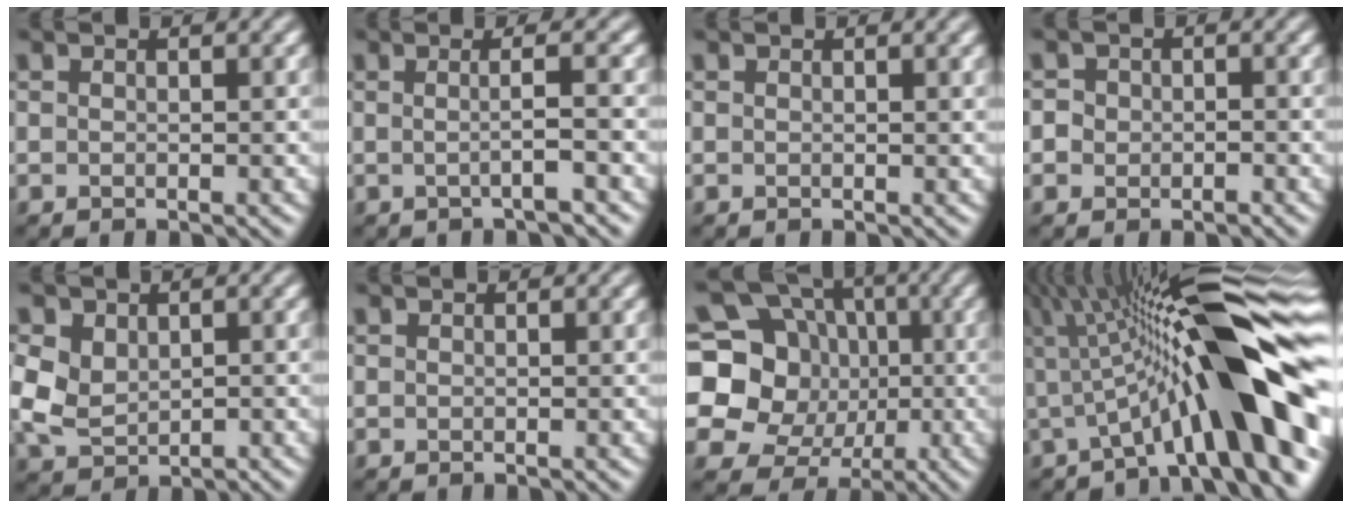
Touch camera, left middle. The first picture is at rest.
{"total": 3.0, "force": [-0.2, 0.8, 2.9], "torque": [-0.038, 0.001, -0.013]}
{"total": 1.1, "force": [0.6, 0.3, 0.9], "torque": [-0.006, 0.006, 0.007]}
{"total": 1.8, "force": [-0.5, 1.7, 0.5], "torque": [0.008, 0.003, -0.016]}
{"total": 4.8, "force": [0.4, 3.6, 3.1], "torque": [-0.074, -0.001, 0.007]}
{"total": 0.0}
{"total": 17.8, "force": [0.4, 16.3, 7.2], "torque": [-0.187, 0.021, -0.028]}
{"total": 14.5, "force": [-0.4, 2.7, 14.2], "torque": [-0.197, 0.025, -0.009]}